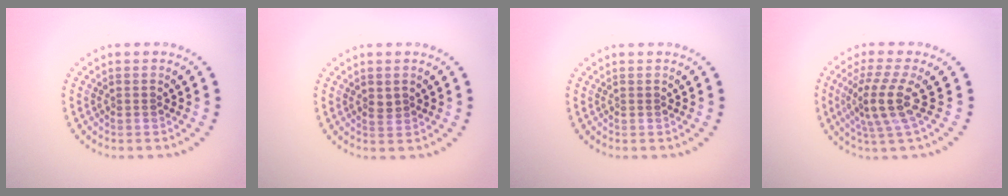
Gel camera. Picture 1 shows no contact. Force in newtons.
{"total": 0.8, "press": 0.7, "slide": 0.2}
{"total": 0.0}
{"total": 3.8, "press": 2.8, "slide": 2.5}